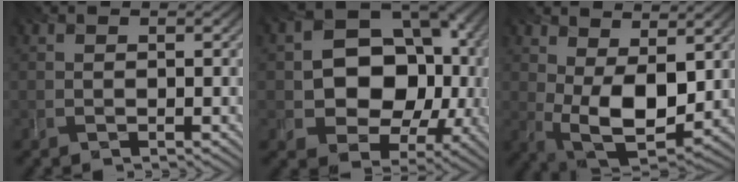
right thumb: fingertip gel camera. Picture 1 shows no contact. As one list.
[{"total": 13.7, "force": [0.4, 10.9, 8.4], "torque": [-0.118, -0.019, 0.006]}, {"total": 10.1, "force": [1.8, 5.3, 8.5], "torque": [-0.175, -0.011, 0.036]}]